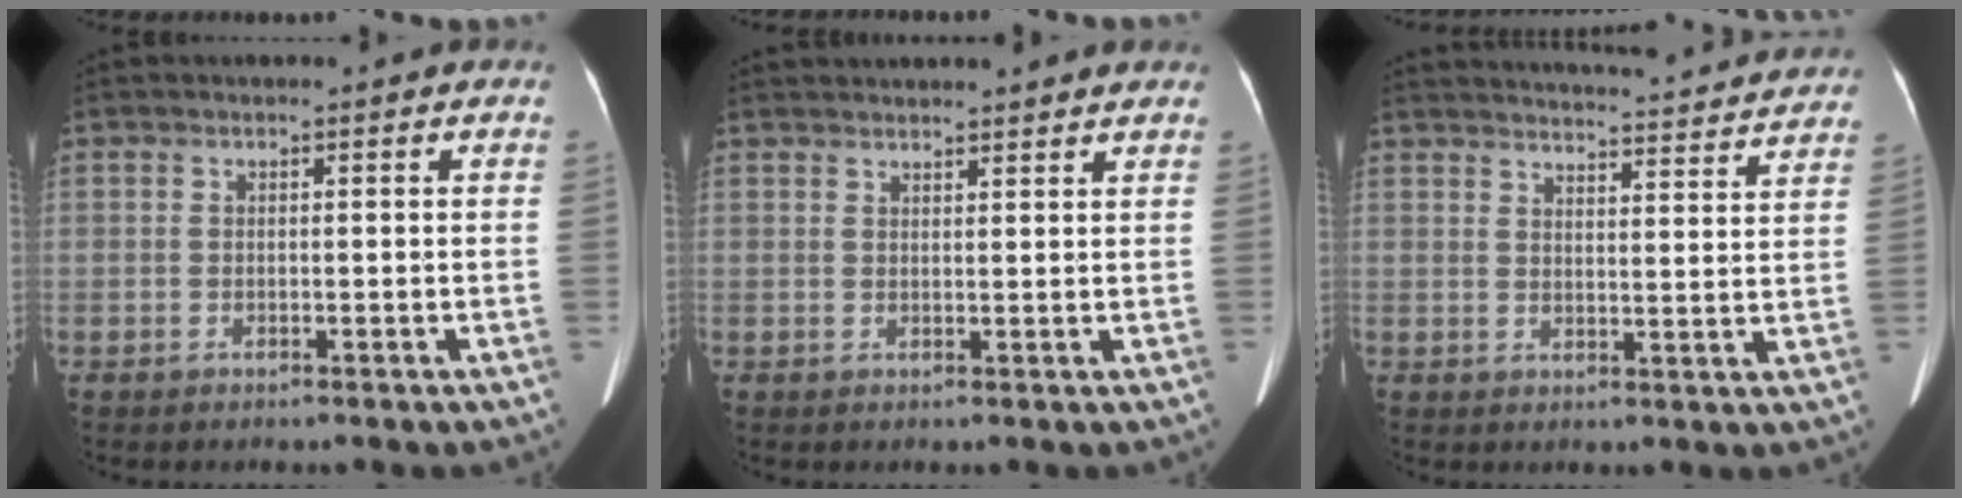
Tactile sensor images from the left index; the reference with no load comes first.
{"total": 9.8, "force": [9.2, 1.3, 3.2], "torque": [-0.033, 0.023, 0.110]}
{"total": 24.6, "force": [23.6, 2.3, 6.8], "torque": [-0.097, -0.036, 0.287]}